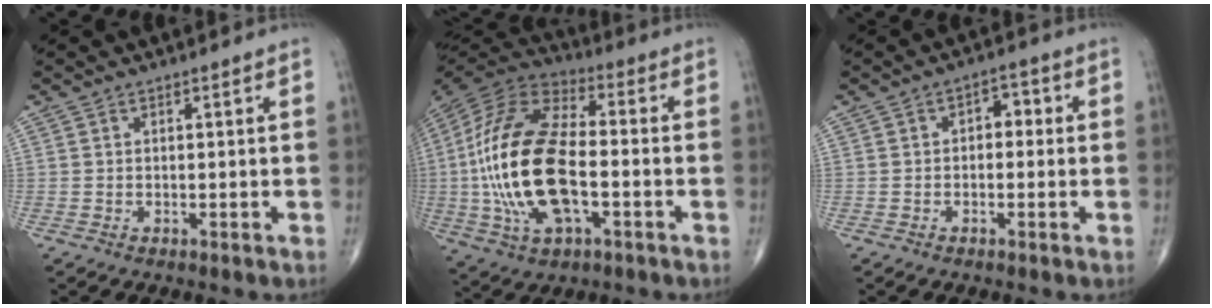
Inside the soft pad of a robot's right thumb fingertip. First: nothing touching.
{"total": 24.0, "force": [-3.0, 11.5, 20.9], "torque": [-0.446, 0.016, -0.053]}
{"total": 3.5, "force": [0.1, 2.3, 2.6], "torque": [-0.015, 0.015, -0.008]}